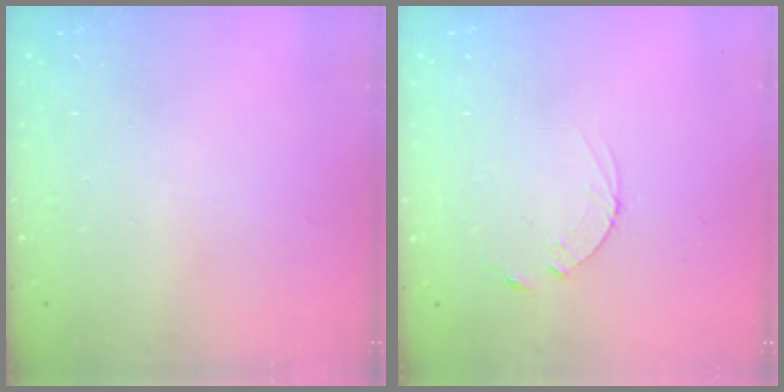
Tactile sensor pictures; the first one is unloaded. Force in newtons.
{"total": 2.5, "press": 2.5, "slide": 0.3}